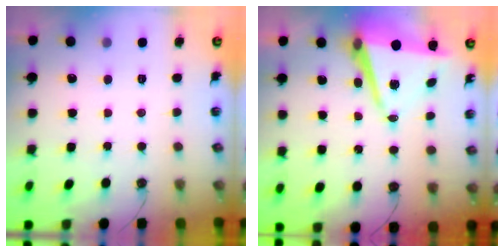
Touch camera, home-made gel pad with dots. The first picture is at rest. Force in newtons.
{"total": 10.4, "press": 9.9, "slide": 3.4}